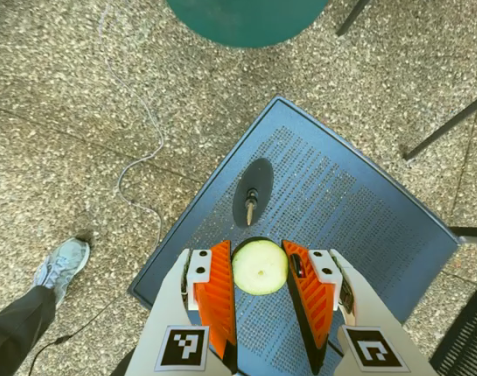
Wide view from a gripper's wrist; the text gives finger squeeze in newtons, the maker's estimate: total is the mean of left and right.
{"total": 9.3, "left": 9.5, "right": 9.1}